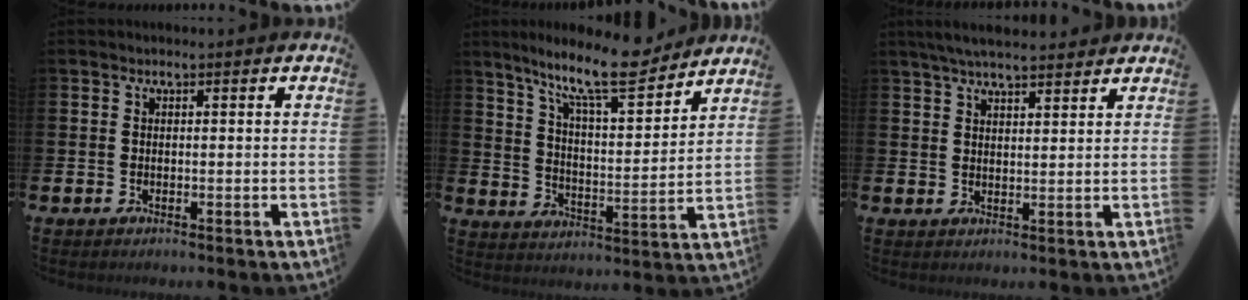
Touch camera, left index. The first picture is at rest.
{"total": 12.0, "force": [10.2, 2.2, 5.9], "torque": [-0.121, -0.059, 0.174]}
{"total": 4.8, "force": [4.5, 0.7, 1.6], "torque": [-0.042, -0.010, 0.082]}